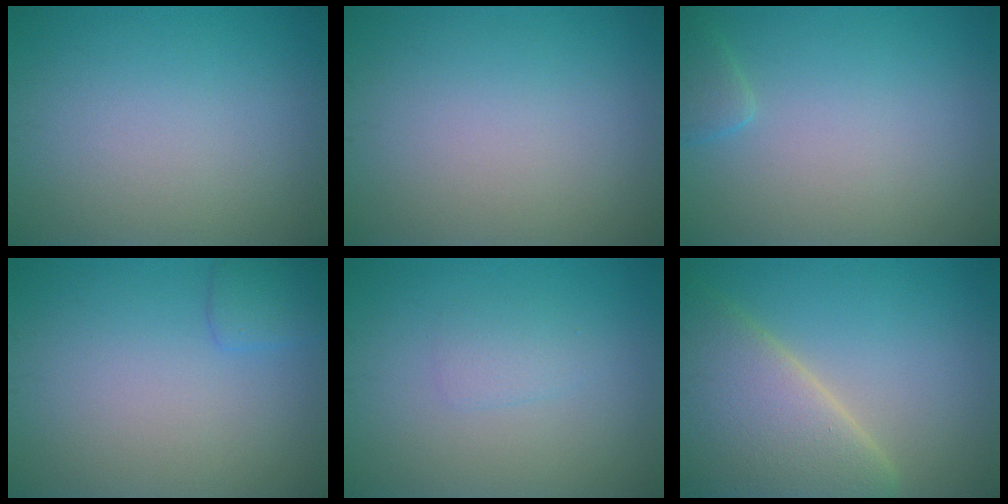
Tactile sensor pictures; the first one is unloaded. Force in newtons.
{"total": 0.0}
{"total": 1.4, "press": 1.4, "slide": 0.1}
{"total": 1.7, "press": 1.7, "slide": 0.1}
{"total": 1.4, "press": 1.4, "slide": 0.1}
{"total": 8.9, "press": 8.9, "slide": 0.8}